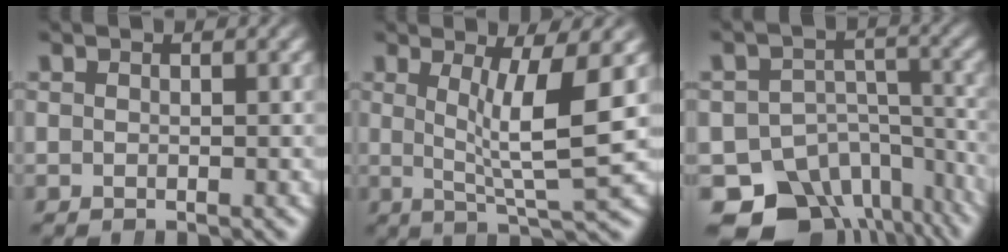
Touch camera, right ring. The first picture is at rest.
{"total": 6.1, "force": [1.5, 0.4, 5.8], "torque": [-0.086, -0.010, 0.032]}
{"total": 14.7, "force": [-9.4, 9.9, 5.5], "torque": [-0.089, -0.060, -0.133]}